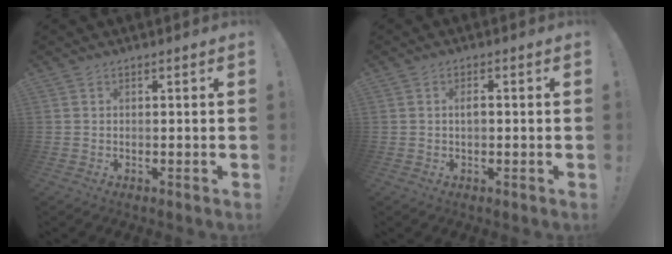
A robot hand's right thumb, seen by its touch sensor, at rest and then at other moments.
{"total": 1.6, "force": [0.1, 0.8, 1.4], "torque": [-0.021, 0.002, -0.002]}